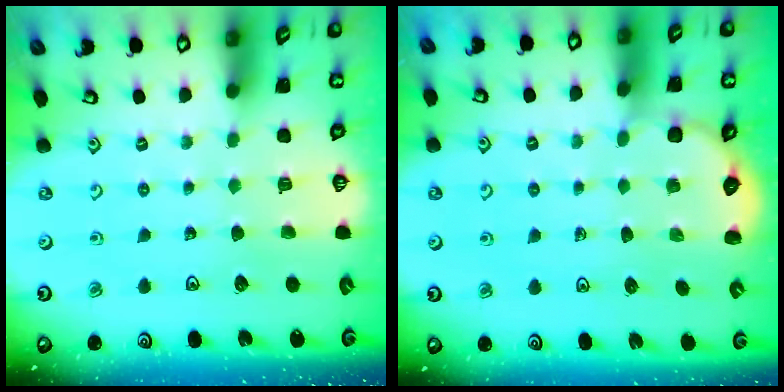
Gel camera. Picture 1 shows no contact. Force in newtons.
{"total": 2.2, "press": 2.2, "slide": 0.3}